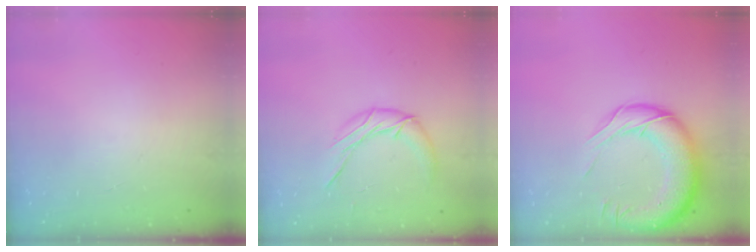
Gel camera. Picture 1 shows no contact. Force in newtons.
{"total": 10.8, "press": 10.8, "slide": 0.4}
{"total": 17.0, "press": 16.5, "slide": 4.1}